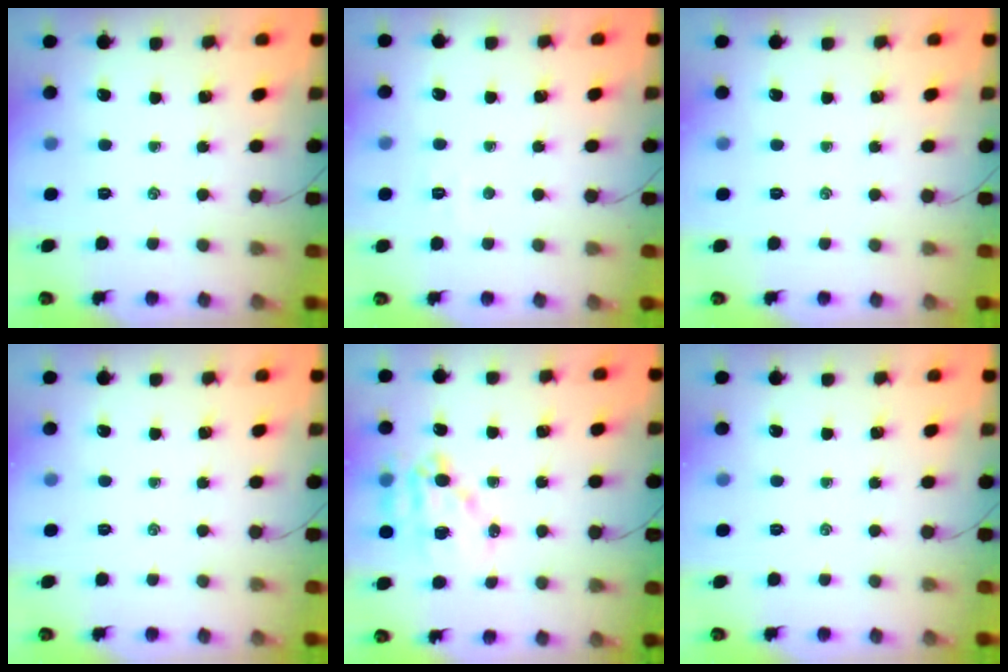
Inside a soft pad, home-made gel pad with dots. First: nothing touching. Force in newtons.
{"total": 2.5, "press": 2.4, "slide": 0.7}
{"total": 0.0}
{"total": 0.0}
{"total": 12.0, "press": 11.7, "slide": 3.0}
{"total": 0.0}